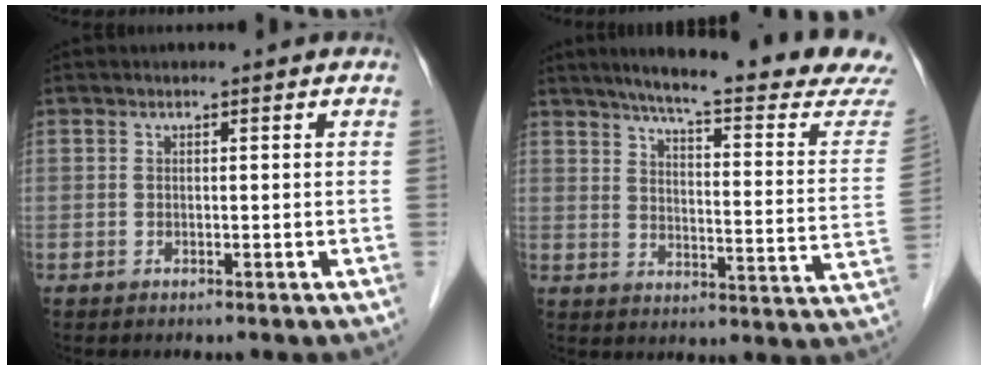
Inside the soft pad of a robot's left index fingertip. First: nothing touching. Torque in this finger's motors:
{"motor_torque": [-0.24, -0.38, 0.36, 0.08]}